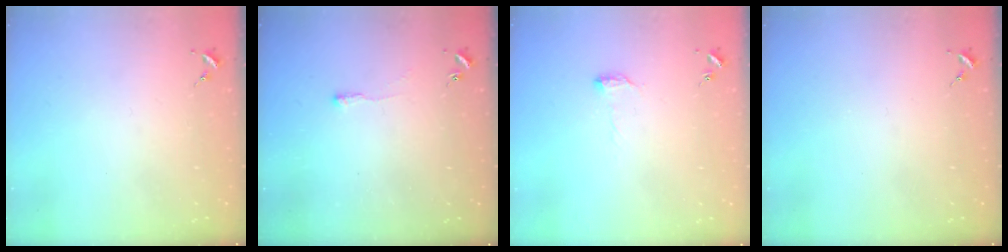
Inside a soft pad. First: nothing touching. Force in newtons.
{"total": 2.5, "press": 2.5, "slide": 0.5}
{"total": 6.1, "press": 6.1, "slide": 0.7}
{"total": 0.0}